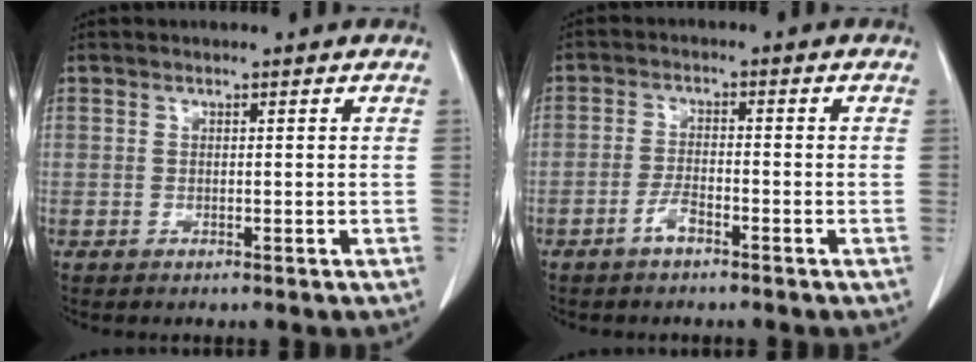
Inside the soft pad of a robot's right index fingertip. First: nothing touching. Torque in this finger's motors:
{"motor_torque": [0.37, -0.15, 0.08, 0.03]}